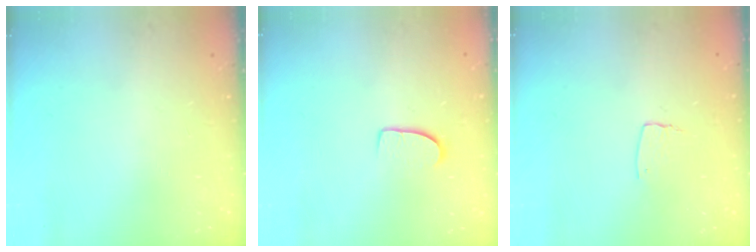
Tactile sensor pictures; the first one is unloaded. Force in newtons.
{"total": 6.8, "press": 6.8, "slide": 0.4}
{"total": 4.7, "press": 4.7, "slide": 0.4}